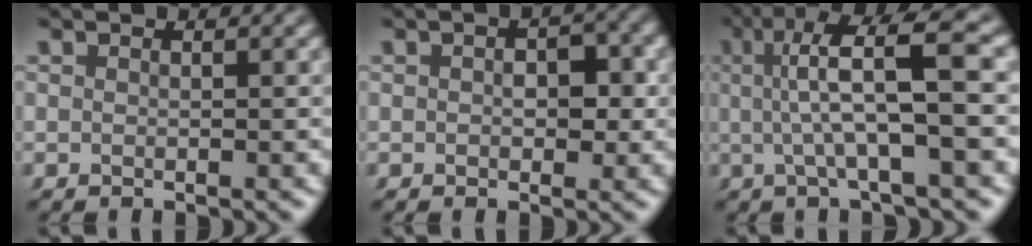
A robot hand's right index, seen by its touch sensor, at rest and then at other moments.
{"total": 2.5, "force": [0.0, 1.8, 1.8], "torque": [-0.019, -0.002, -0.004]}
{"total": 8.0, "force": [2.1, 2.1, 7.5], "torque": [-0.120, 0.023, 0.022]}